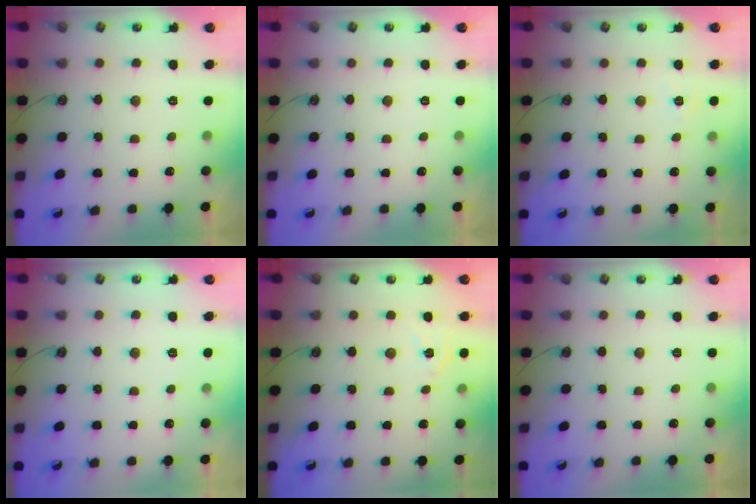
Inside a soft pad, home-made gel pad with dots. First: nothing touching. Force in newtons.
{"total": 0.0}
{"total": 5.3, "press": 5.3, "slide": 0.5}
{"total": 0.5, "press": 0.5, "slide": 0.2}
{"total": 5.4, "press": 5.3, "slide": 0.6}
{"total": 0.0}